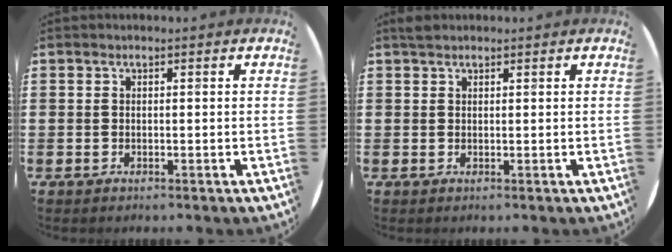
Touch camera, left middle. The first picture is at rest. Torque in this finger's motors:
{"motor_torque": [0.54, -0.50, 0.00, -0.01]}